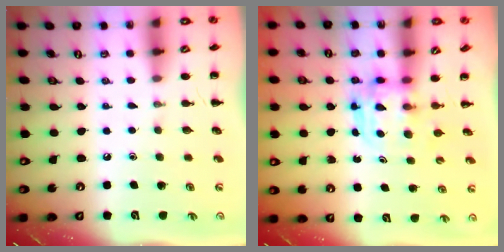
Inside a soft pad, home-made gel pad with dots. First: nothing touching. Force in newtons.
{"total": 3.6, "press": 3.6, "slide": 0.3}